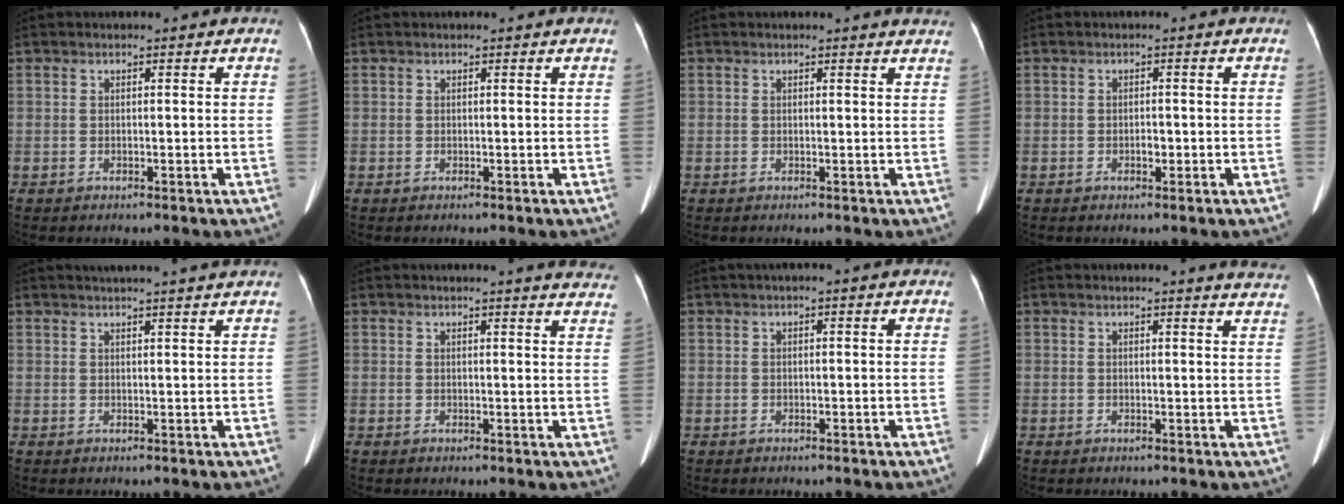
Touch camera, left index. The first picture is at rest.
{"total": 0.0}
{"total": 3.5, "force": [3.4, 0.1, 0.7], "torque": [-0.009, -0.009, 0.017]}
{"total": 1.2, "force": [-0.4, 0.6, 0.9], "torque": [-0.017, 0.001, -0.005]}
{"total": 6.7, "force": [6.0, -0.6, 2.9], "torque": [-0.037, 0.021, 0.068]}
{"total": 10.1, "force": [9.6, 0.5, 3.1], "torque": [-0.021, -0.035, 0.079]}
{"total": 0.5, "force": [0.0, -0.1, 0.5], "torque": [-0.011, 0.006, 0.003]}
{"total": 5.9, "force": [5.8, -0.2, 1.4], "torque": [-0.009, -0.027, 0.033]}